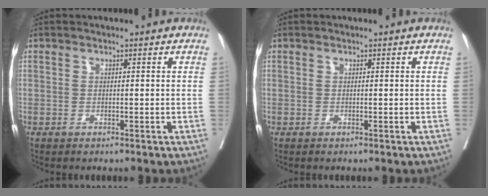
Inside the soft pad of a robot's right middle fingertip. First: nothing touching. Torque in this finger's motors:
{"motor_torque": [-0.33, -0.20, -0.01, 0.00]}